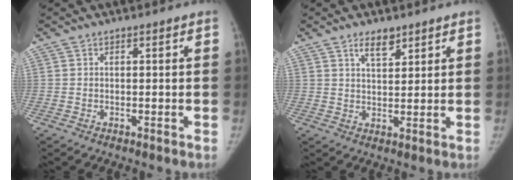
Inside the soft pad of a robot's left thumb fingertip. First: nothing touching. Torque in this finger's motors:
{"motor_torque": [-0.10, 0.04, 0.50, -0.40, -0.04]}